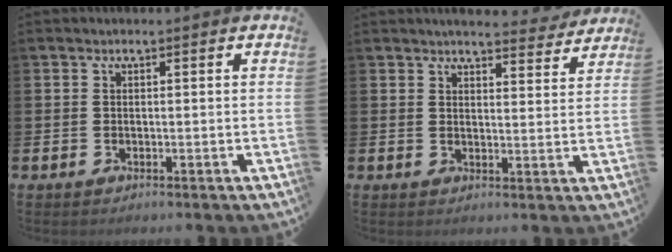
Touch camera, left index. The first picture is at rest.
{"total": 4.5, "force": [4.5, 0.5, 0.5], "torque": [-0.015, -0.026, 0.079]}